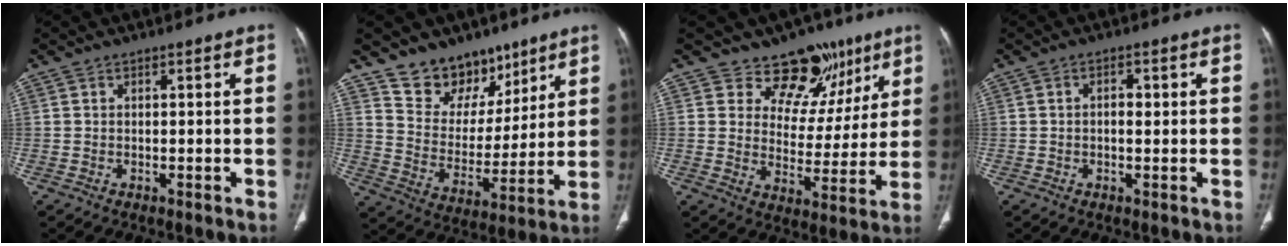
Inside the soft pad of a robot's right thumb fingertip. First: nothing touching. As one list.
[{"total": 13.8, "force": [10.2, 8.5, 3.7], "torque": [-0.007, -0.070, 0.186]}, {"total": 12.4, "force": [8.6, 8.0, 3.7], "torque": [0.001, -0.047, 0.121]}, {"total": 2.0, "force": [0.2, 1.1, 1.7], "torque": [-0.028, 0.006, 0.002]}]